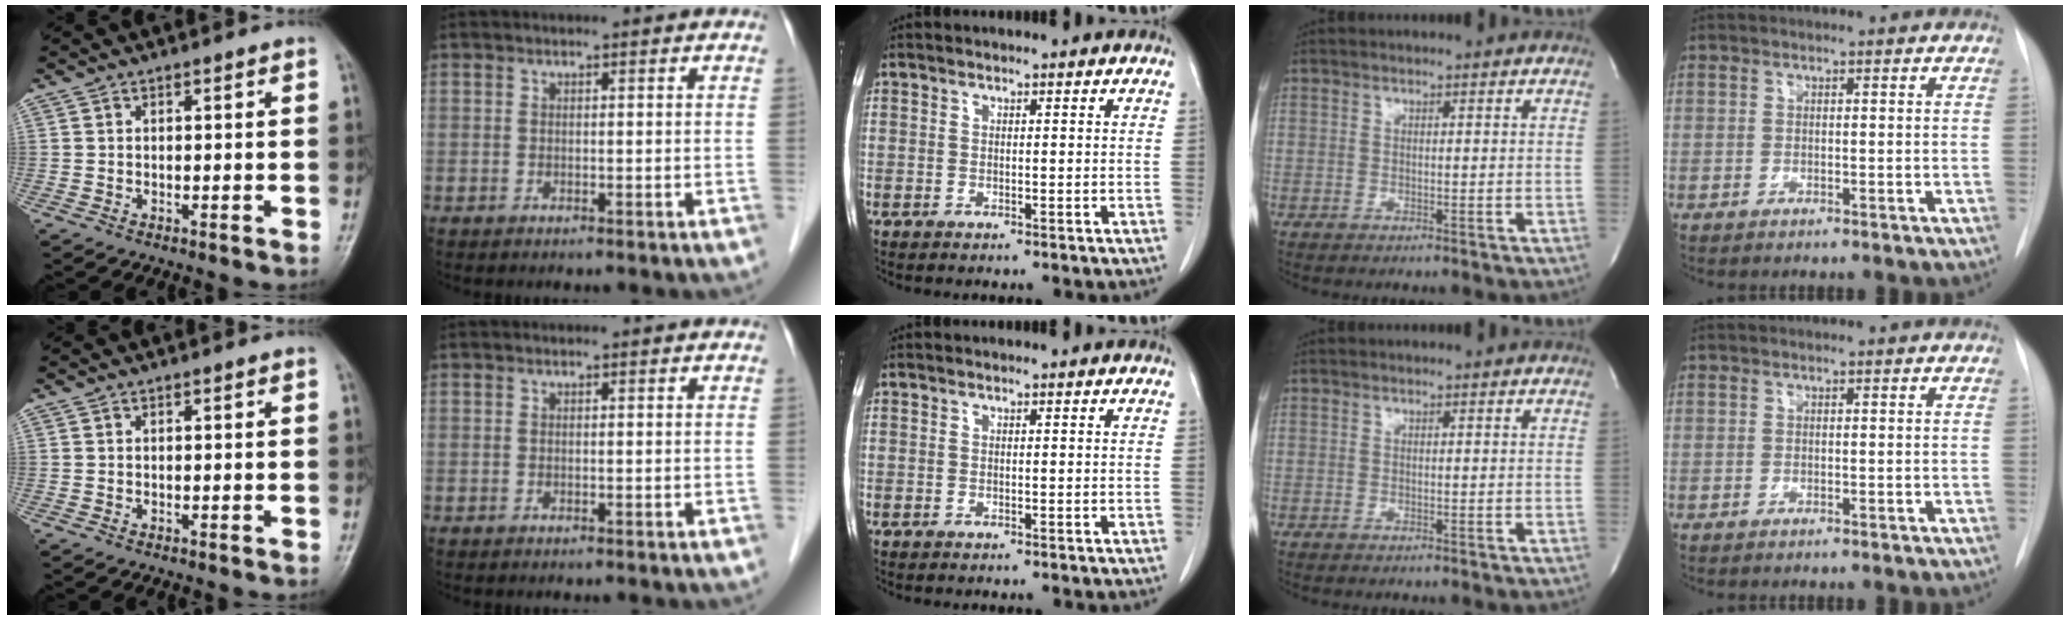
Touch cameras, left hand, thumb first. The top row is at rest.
{}